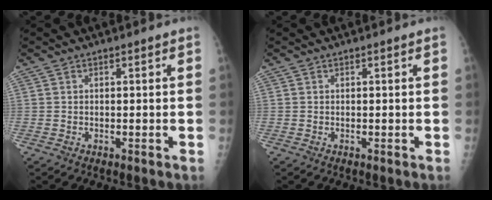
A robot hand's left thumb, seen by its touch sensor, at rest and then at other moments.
{"total": 0.0}